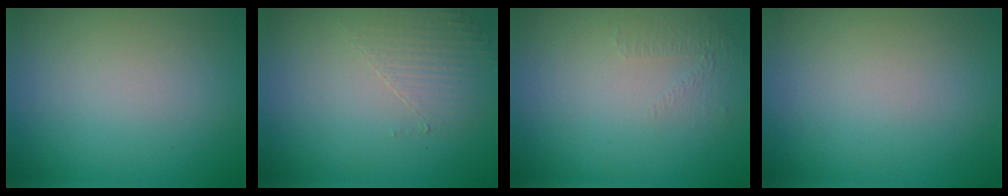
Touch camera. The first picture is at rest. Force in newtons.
{"total": 1.6, "press": 0.7, "slide": 1.4}
{"total": 0.9, "press": 0.4, "slide": 0.8}
{"total": 0.0}